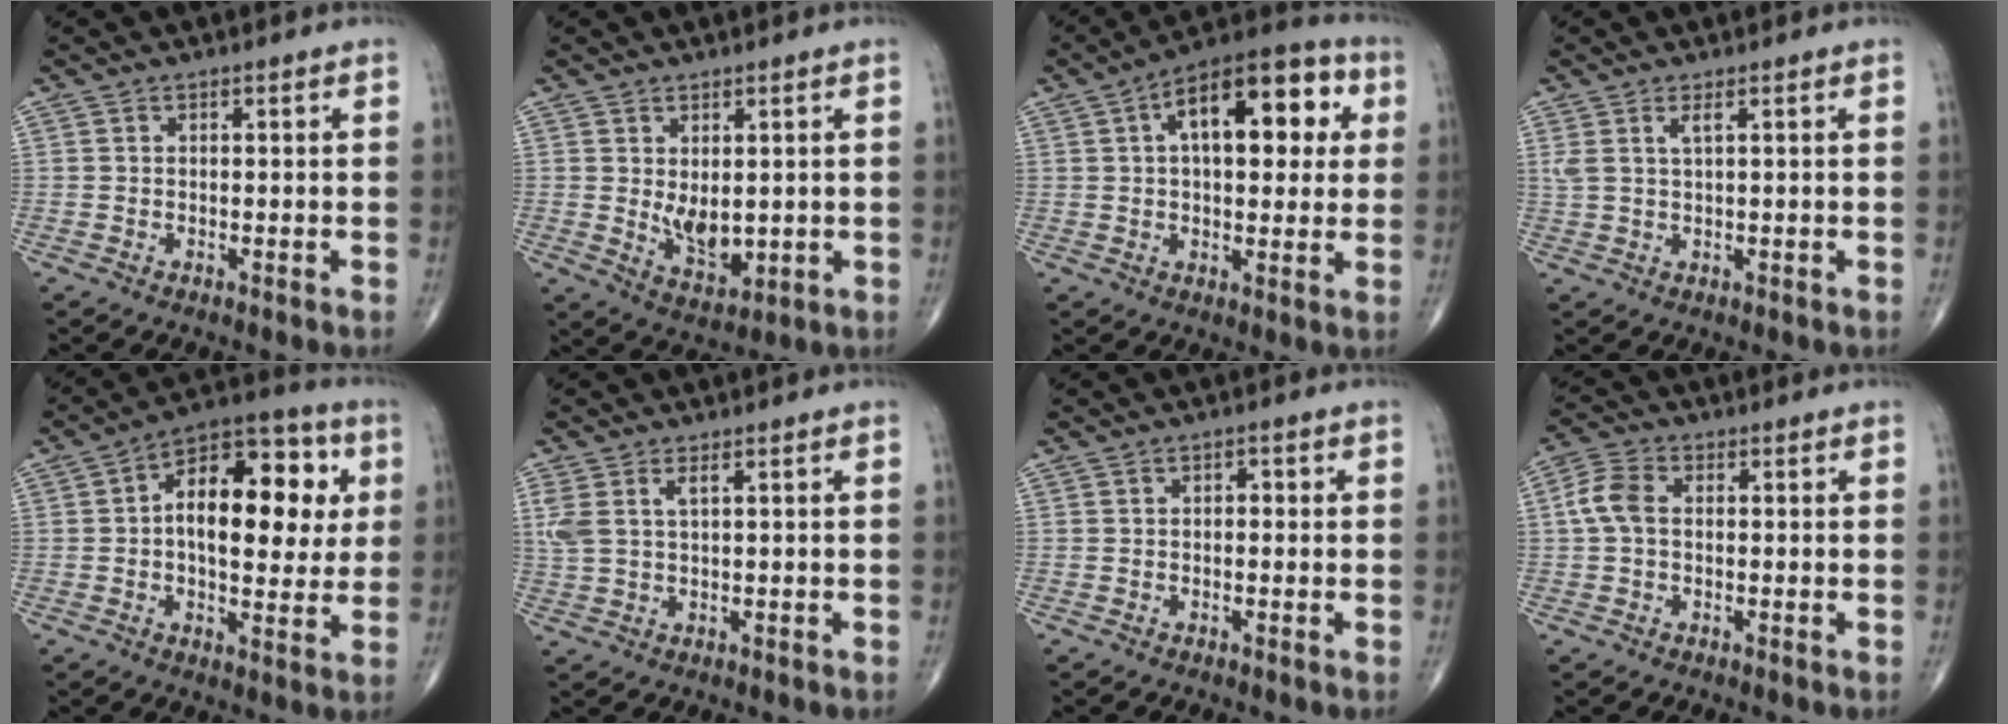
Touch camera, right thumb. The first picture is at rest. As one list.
[{"total": 6.3, "force": [0.5, 3.6, 5.2], "torque": [-0.068, -0.019, 0.025]}, {"total": 18.6, "force": [4.9, 9.2, 15.4], "torque": [-0.187, 0.022, 0.061]}, {"total": 2.6, "force": [1.2, 0.5, 2.2], "torque": [-0.056, 0.002, 0.031]}, {"total": 18.6, "force": [2.9, 9.8, 15.6], "torque": [-0.194, 0.022, 0.033]}, {"total": 4.8, "force": [1.8, 2.0, 3.9], "torque": [-0.106, 0.006, 0.044]}, {"total": 1.5, "force": [0.1, 0.9, 1.1], "torque": [-0.009, 0.005, -0.002]}, {"total": 5.3, "force": [0.3, 3.6, 4.0], "torque": [-0.088, 0.016, -0.001]}]